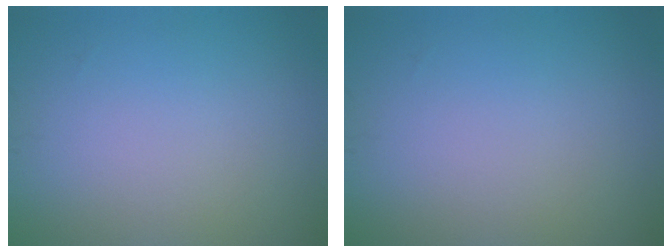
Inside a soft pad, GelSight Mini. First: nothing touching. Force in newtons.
{"total": 0.0}